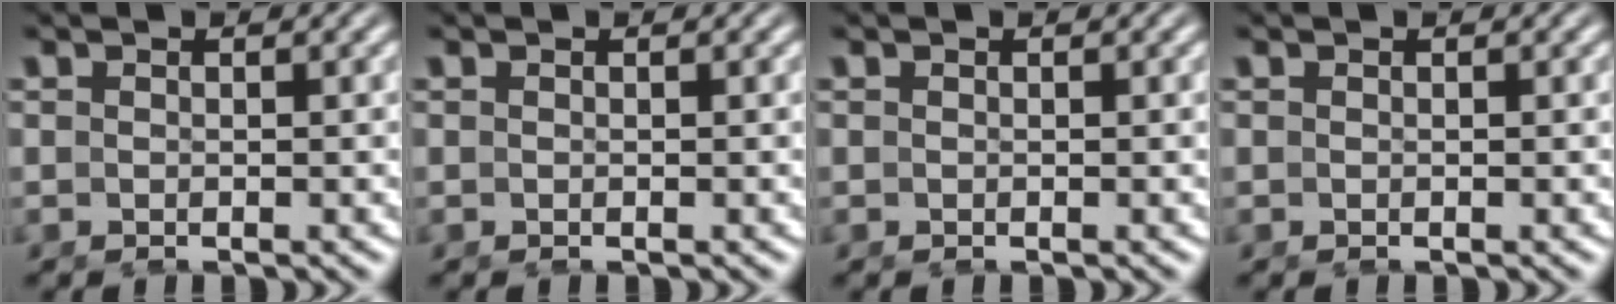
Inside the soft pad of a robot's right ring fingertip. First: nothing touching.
{"total": 0.0}
{"total": 0.0}
{"total": 0.0}